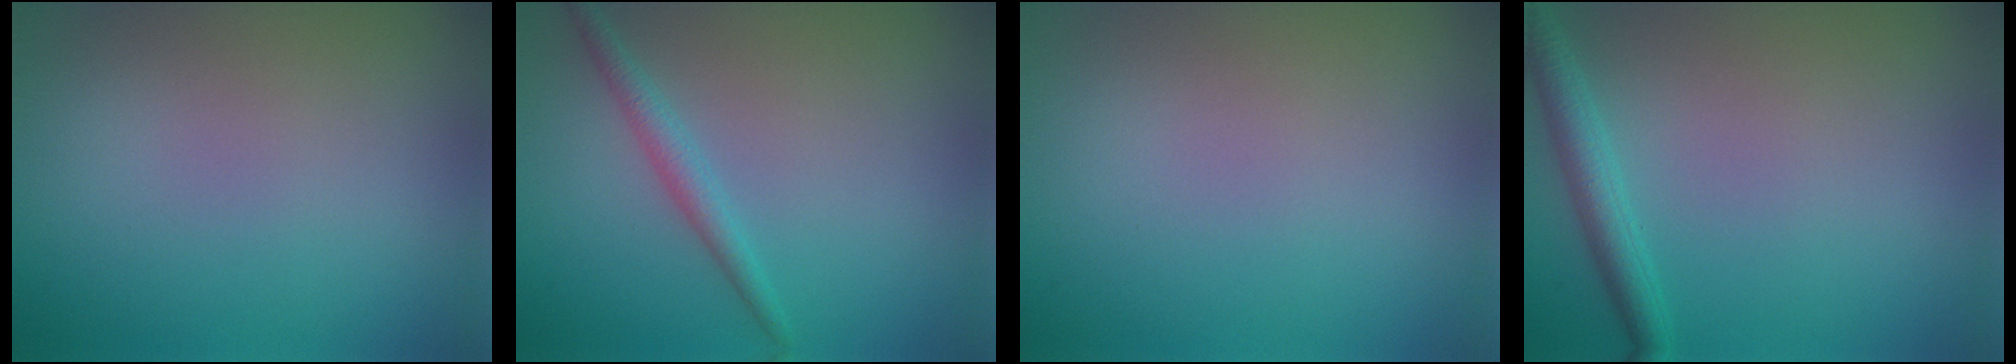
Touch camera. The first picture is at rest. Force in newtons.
{"total": 1.8, "press": 1.8, "slide": 0.0}
{"total": 0.0}
{"total": 2.5, "press": 2.5, "slide": 0.1}